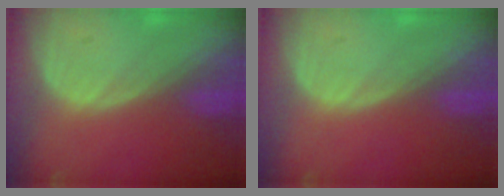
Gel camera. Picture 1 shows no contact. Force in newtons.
{"total": 0.0}